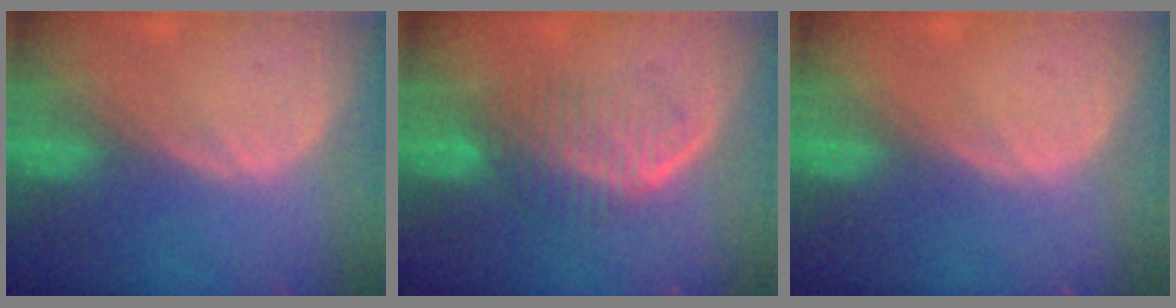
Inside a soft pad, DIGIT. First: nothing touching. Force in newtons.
{"total": 6.2, "press": 6.1, "slide": 1.0}
{"total": 0.6, "press": 0.2, "slide": 0.5}